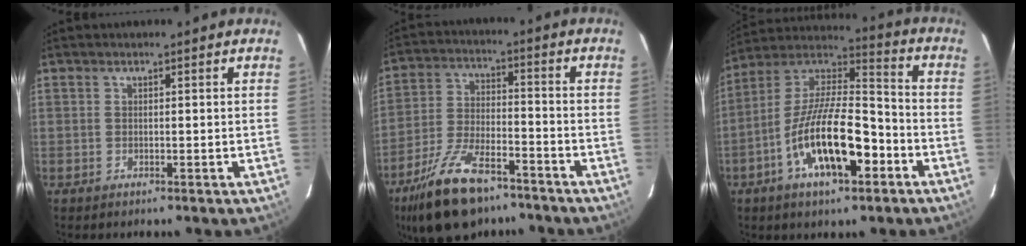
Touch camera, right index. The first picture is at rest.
{"total": 16.8, "force": [-11.9, 7.0, 9.5], "torque": [-0.201, -0.017, -0.209]}
{"total": 18.0, "force": [-7.3, 6.7, 15.0], "torque": [-0.284, 0.000, -0.132]}